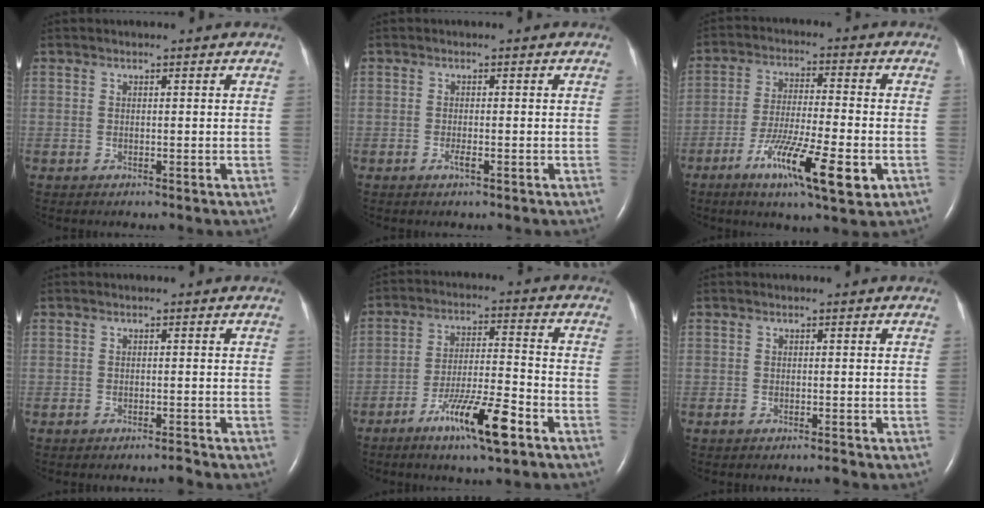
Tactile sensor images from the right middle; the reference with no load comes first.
{"total": 1.1, "force": [-0.5, 0.1, 1.0], "torque": [-0.023, -0.002, -0.009]}
{"total": 12.6, "force": [-5.6, 1.6, 11.2], "torque": [-0.199, -0.022, -0.091]}
{"total": 1.1, "force": [-1.0, 0.0, 0.4], "torque": [-0.006, -0.001, -0.016]}
{"total": 10.6, "force": [-6.2, 0.7, 8.6], "torque": [-0.156, -0.012, -0.108]}
{"total": 0.9, "force": [-0.8, 0.0, 0.5], "torque": [-0.011, -0.001, -0.014]}